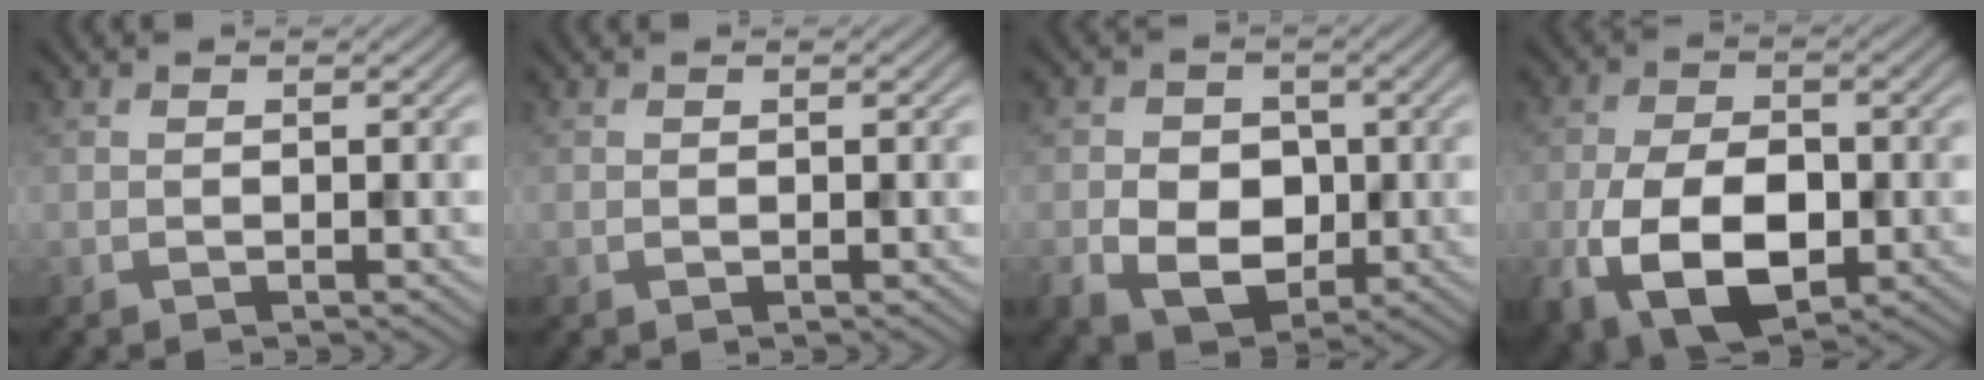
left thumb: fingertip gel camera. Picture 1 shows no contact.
{"total": 0.0}
{"total": 7.8, "force": [-1.4, 6.3, 4.5], "torque": [-0.082, -0.016, -0.034]}
{"total": 11.4, "force": [-3.4, 6.9, 8.4], "torque": [-0.182, -0.025, -0.062]}